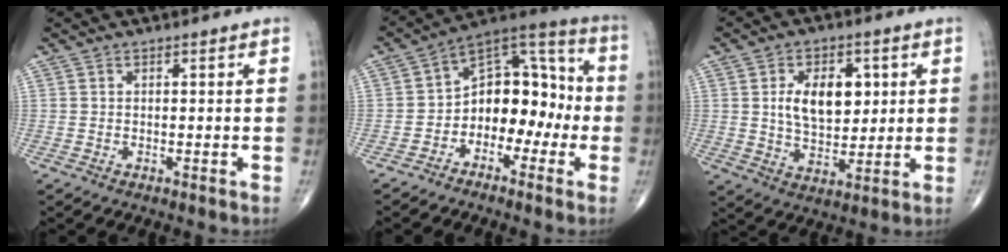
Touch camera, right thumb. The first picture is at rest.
{"total": 13.1, "force": [-2.9, 8.8, 9.3], "torque": [-0.092, 0.057, -0.063]}
{"total": 11.2, "force": [2.4, 6.9, 8.4], "torque": [-0.107, -0.013, 0.047]}